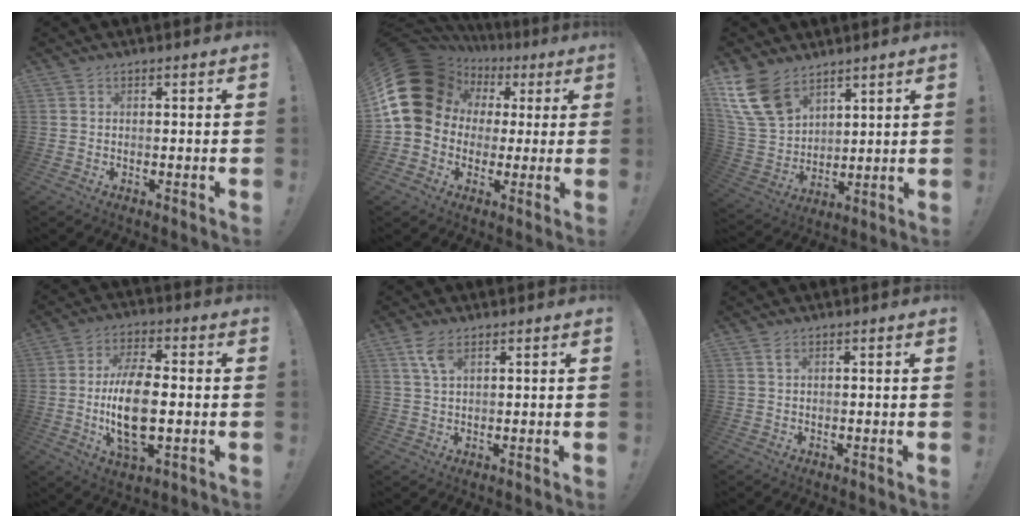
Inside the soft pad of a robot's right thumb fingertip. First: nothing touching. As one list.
[{"total": 20.0, "force": [4.4, 16.3, 10.6], "torque": [-0.198, -0.016, 0.107]}, {"total": 14.9, "force": [9.6, 8.8, 7.2], "torque": [-0.163, -0.052, 0.188]}, {"total": 15.1, "force": [-1.6, 7.5, 13.0], "torque": [-0.253, -0.003, -0.034]}, {"total": 5.5, "force": [3.1, 2.2, 3.9], "torque": [-0.077, -0.005, 0.056]}, {"total": 1.6, "force": [0.8, 0.5, 1.3], "torque": [-0.021, 0.000, 0.013]}]